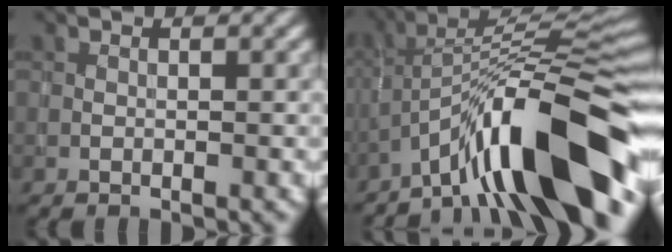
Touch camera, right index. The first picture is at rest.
{"total": 13.9, "force": [-7.4, 3.0, 11.3], "torque": [-0.165, 0.024, -0.120]}